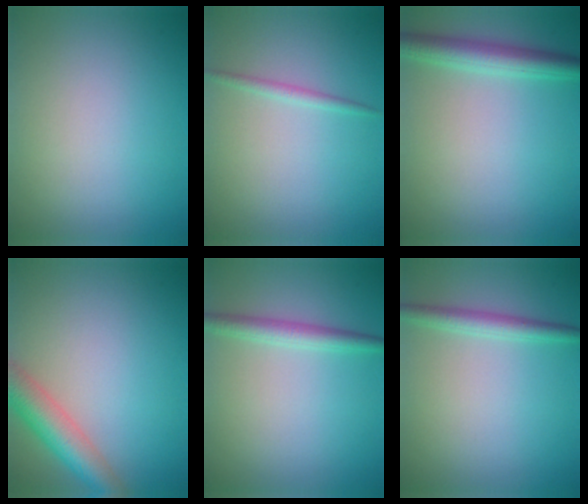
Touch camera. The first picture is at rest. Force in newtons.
{"total": 1.1, "press": 1.1, "slide": 0.1}
{"total": 3.6, "press": 3.6, "slide": 0.1}
{"total": 4.9, "press": 4.9, "slide": 0.2}
{"total": 2.4, "press": 2.4, "slide": 0.0}
{"total": 2.3, "press": 2.3, "slide": 0.1}